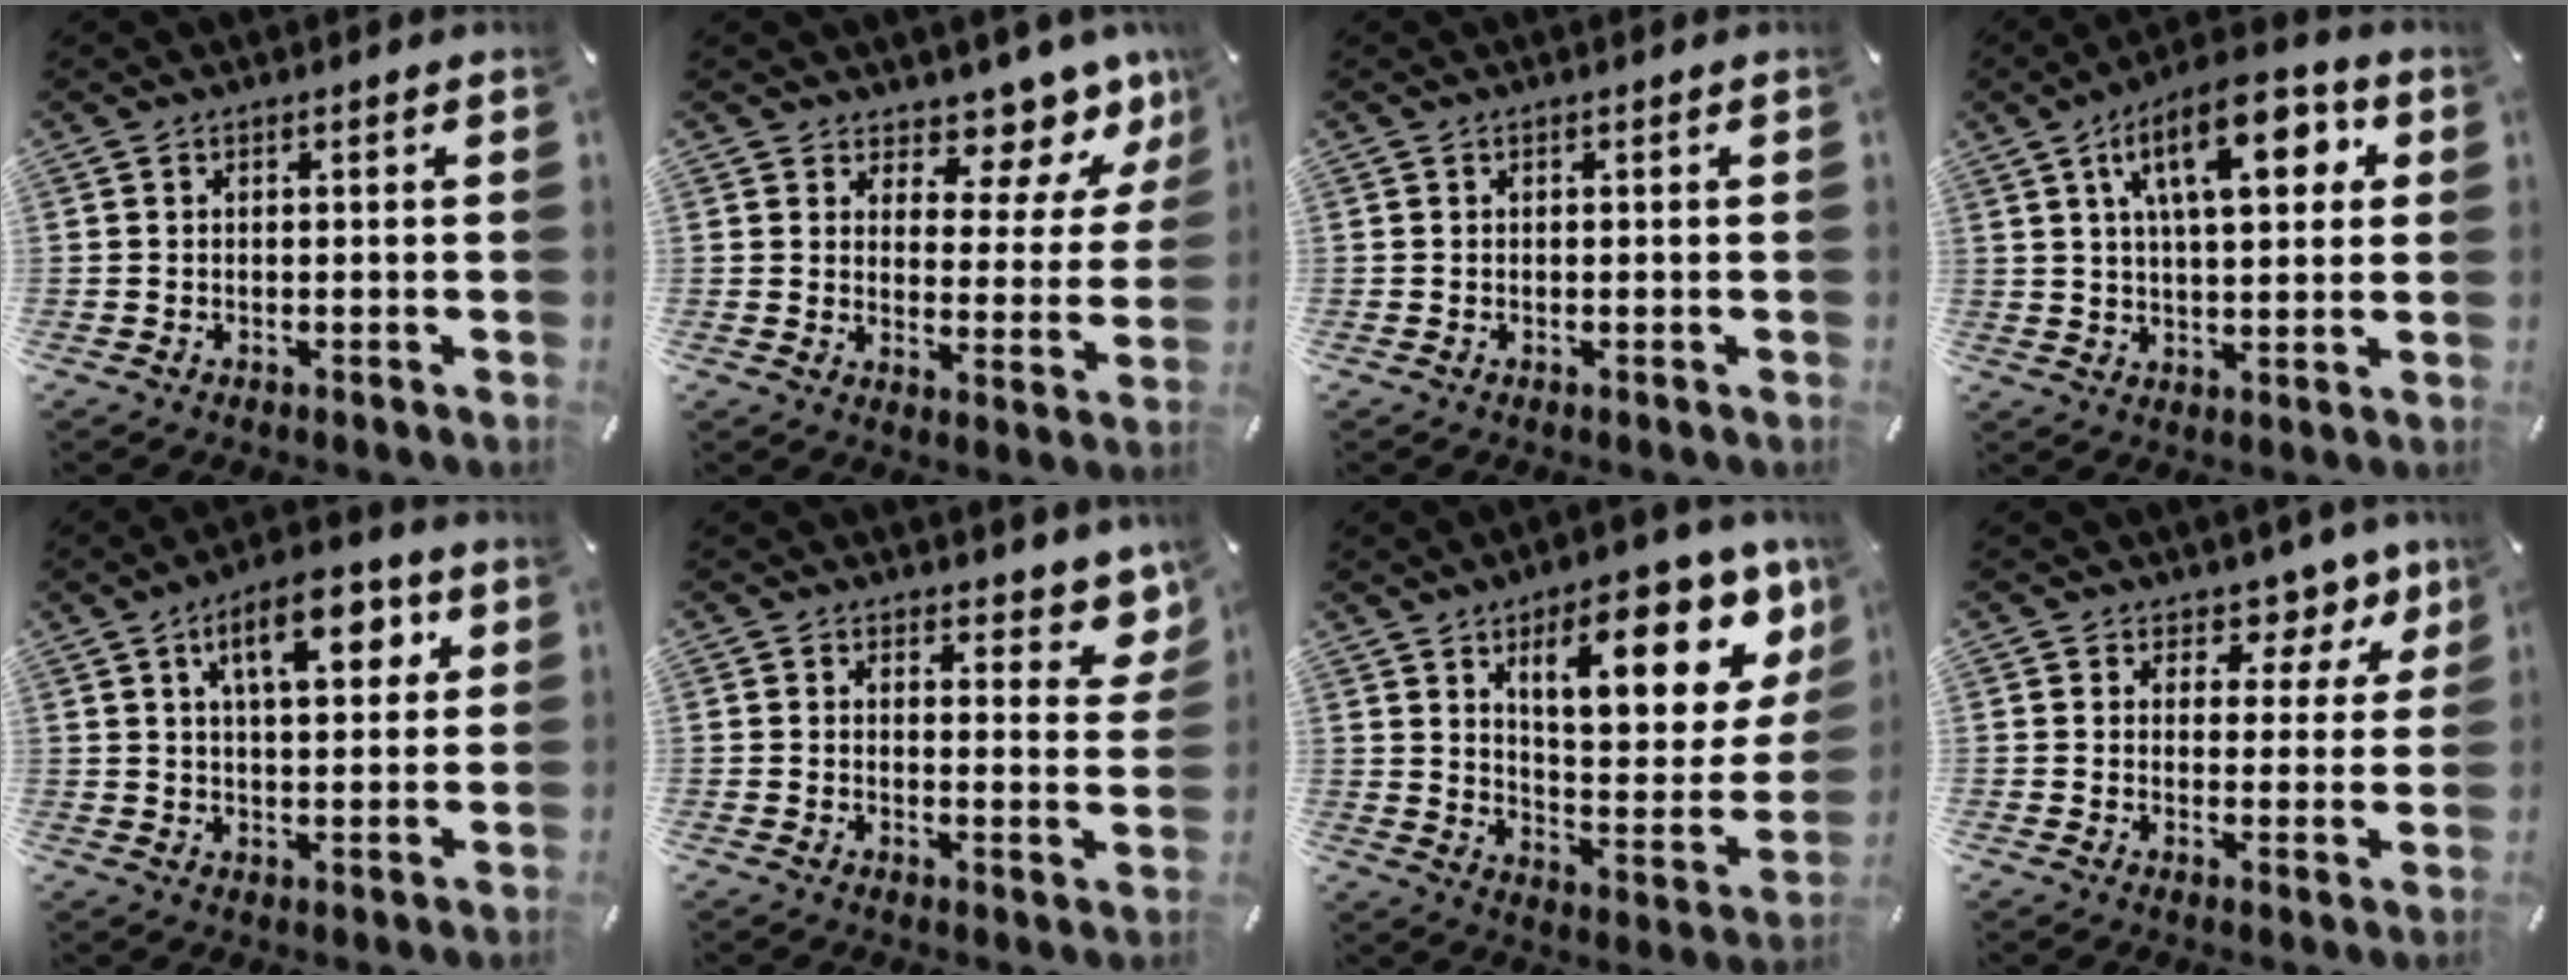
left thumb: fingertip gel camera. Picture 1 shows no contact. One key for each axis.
{"total": 9.1, "fx": 7.9, "fy": 3.8, "fz": 2.7, "tx": -0.027, "ty": -0.083, "tz": 0.136}
{"total": 0.0}
{"total": 16.0, "fx": 6.5, "fy": 6.9, "fz": 12.9, "tx": -0.198, "ty": -0.008, "tz": 0.103}
{"total": 12.9, "fx": 5.8, "fy": 5.9, "fz": 9.9, "tx": -0.145, "ty": -0.008, "tz": 0.093}
{"total": 6.8, "fx": 5.3, "fy": 3.4, "fz": 2.5, "tx": -0.011, "ty": -0.044, "tz": 0.092}
{"total": 20.5, "fx": 11.5, "fy": 8.0, "fz": 15.1, "tx": -0.202, "ty": -0.074, "tz": 0.179}
{"total": 7.0, "fx": 5.4, "fy": 4.0, "fz": 2.0, "tx": -0.012, "ty": -0.051, "tz": 0.090}